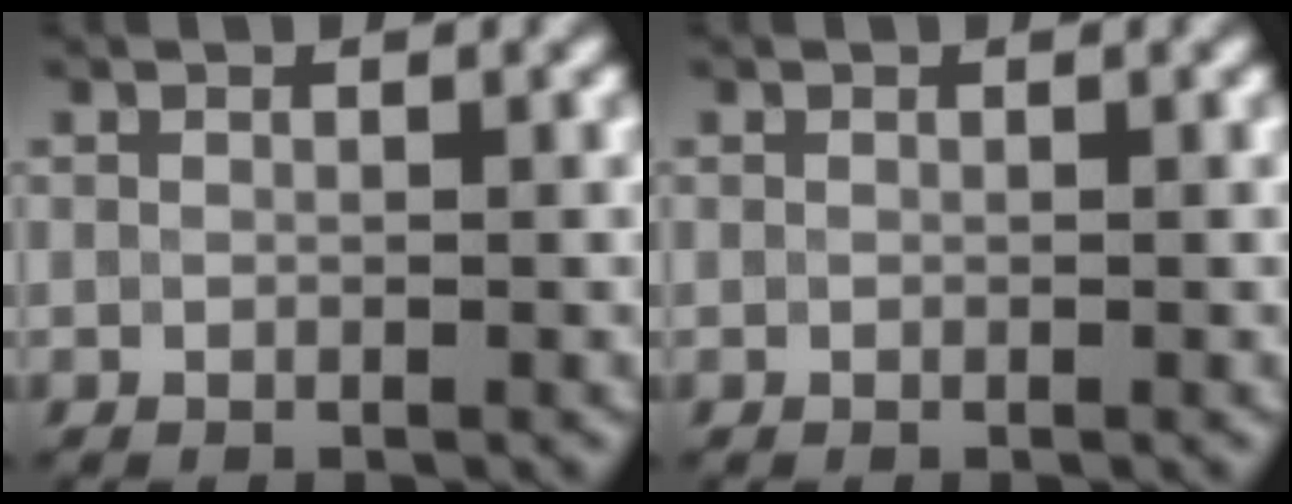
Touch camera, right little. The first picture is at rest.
{"total": 0.0}